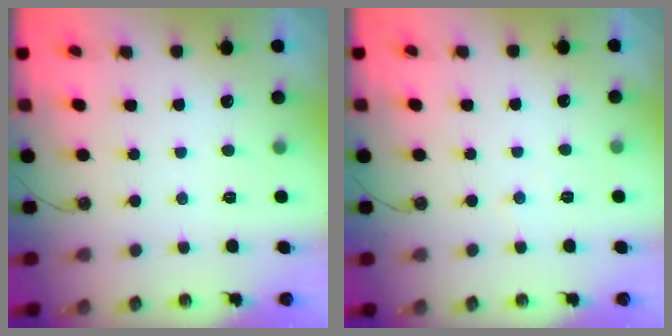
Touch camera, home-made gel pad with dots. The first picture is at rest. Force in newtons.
{"total": 3.7, "press": 3.7, "slide": 0.6}